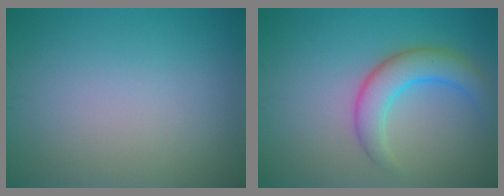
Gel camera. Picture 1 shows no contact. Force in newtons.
{"total": 4.3, "press": 4.3, "slide": 0.1}